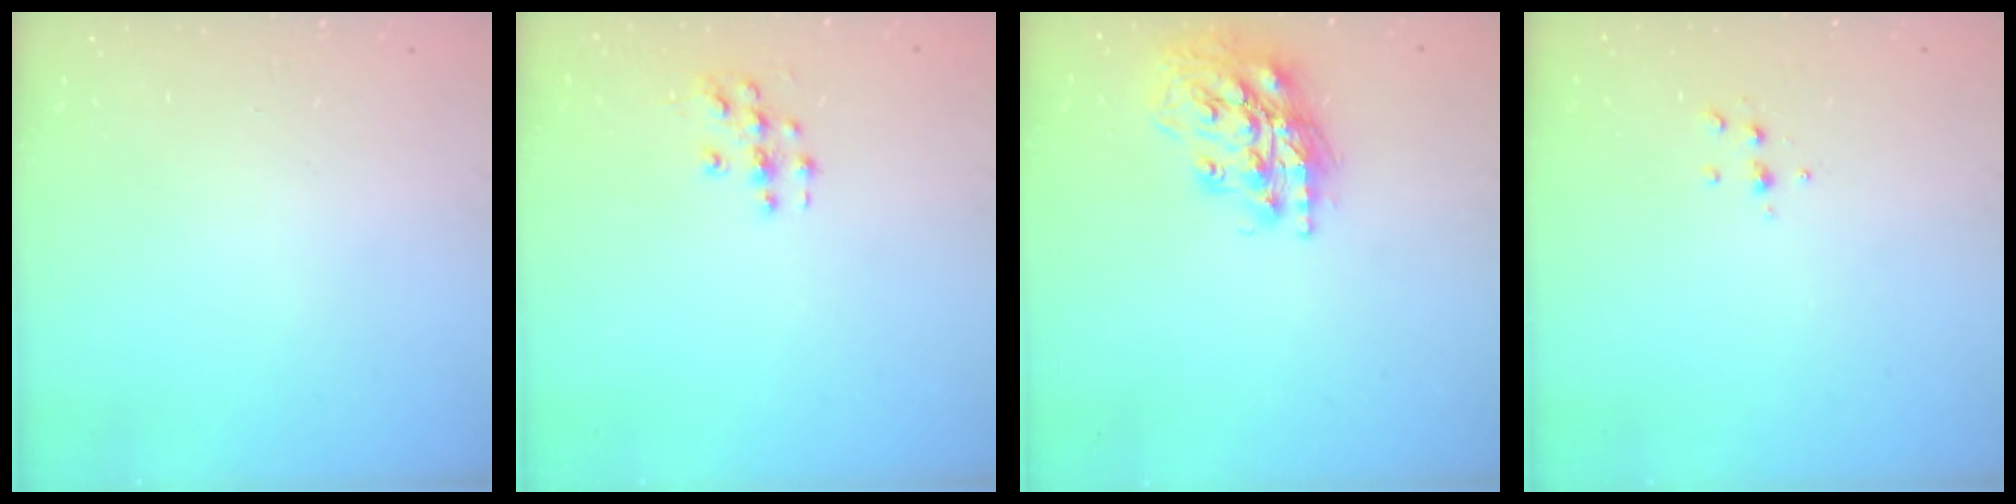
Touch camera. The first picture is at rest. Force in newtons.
{"total": 4.2, "press": 4.2, "slide": 0.1}
{"total": 17.9, "press": 17.8, "slide": 1.9}
{"total": 5.3, "press": 5.2, "slide": 1.0}